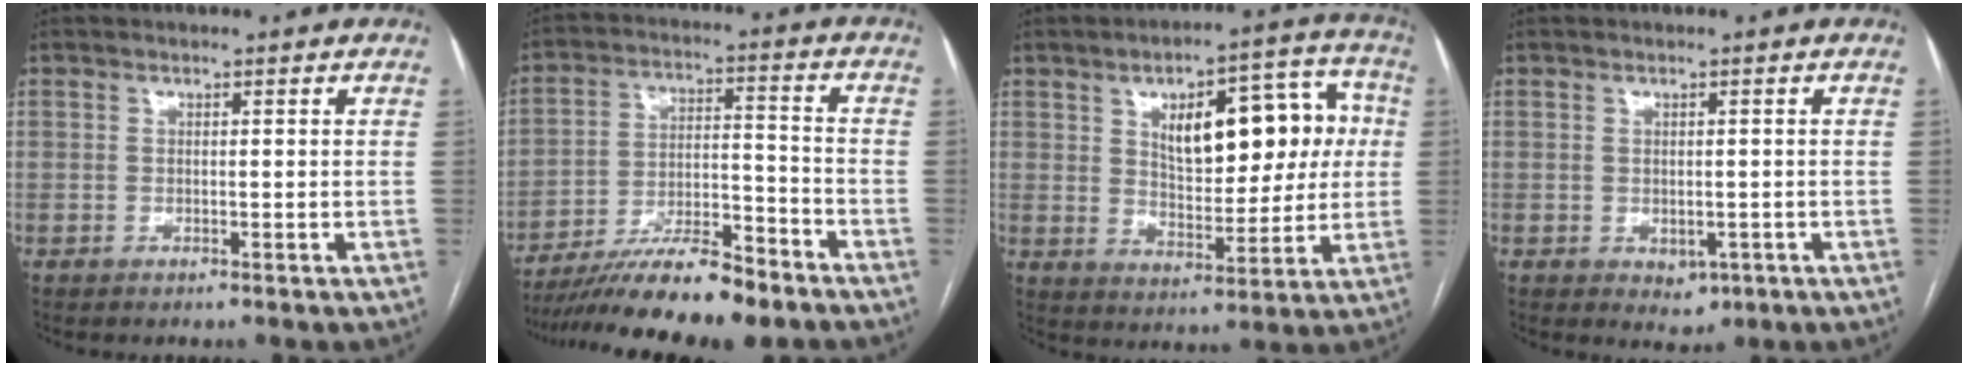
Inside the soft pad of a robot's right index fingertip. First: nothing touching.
{"total": 15.3, "force": [-12.5, 2.1, 8.5], "torque": [-0.149, -0.004, -0.215]}
{"total": 15.4, "force": [3.5, 6.8, 13.4], "torque": [-0.177, 0.037, 0.059]}
{"total": 2.7, "force": [-1.0, 1.9, 1.7], "torque": [-0.017, -0.001, -0.001]}